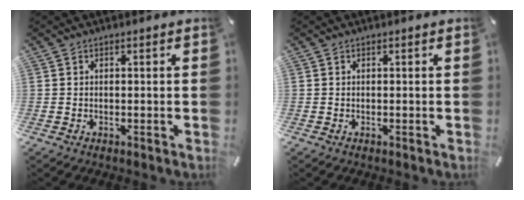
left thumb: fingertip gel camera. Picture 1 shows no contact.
{"total": 0.0}